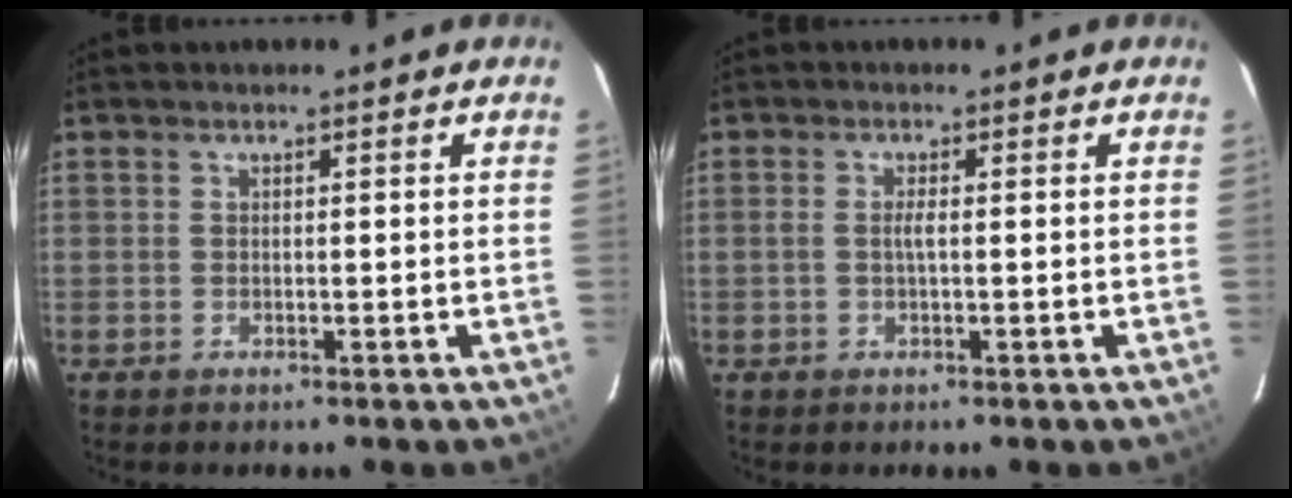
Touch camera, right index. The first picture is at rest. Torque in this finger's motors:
{"motor_torque": [0.21, 0.00, 0.13, 0.05]}